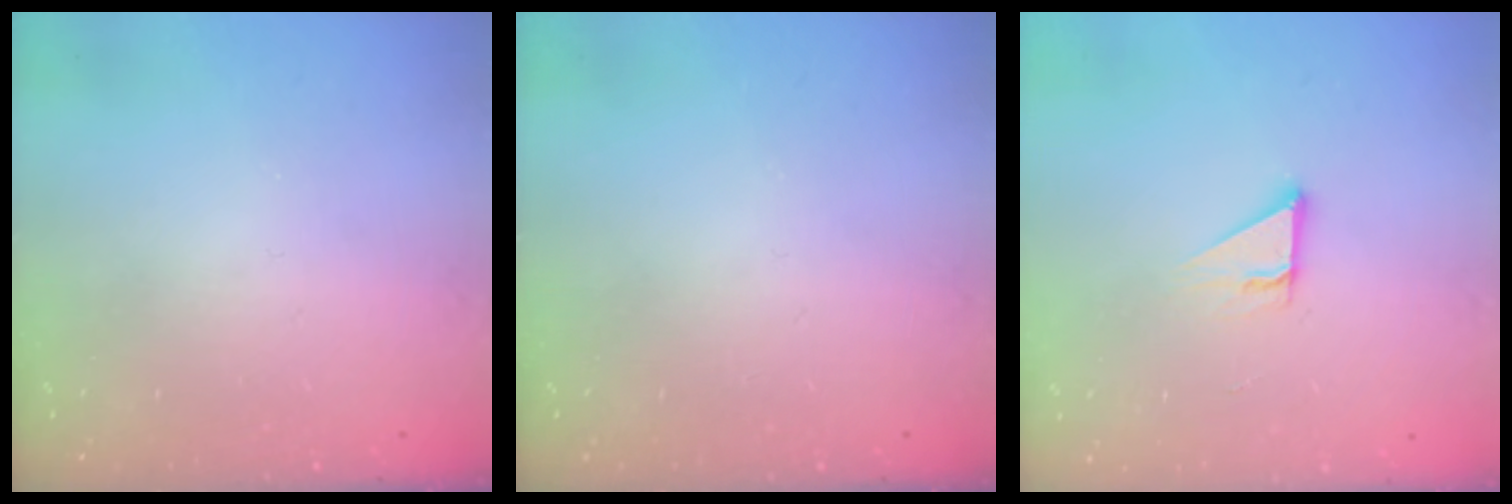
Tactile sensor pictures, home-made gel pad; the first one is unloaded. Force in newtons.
{"total": 0.0}
{"total": 3.3, "press": 3.3, "slide": 0.2}